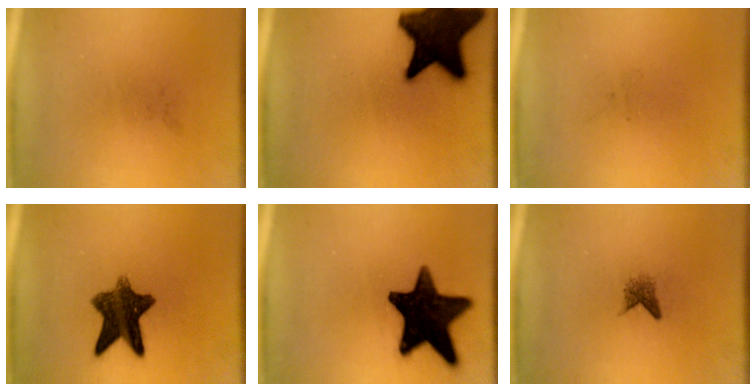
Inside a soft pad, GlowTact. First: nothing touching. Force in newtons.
{"total": 18.4}
{"total": 0.0}
{"total": 10.2}
{"total": 16.7}
{"total": 1.6}